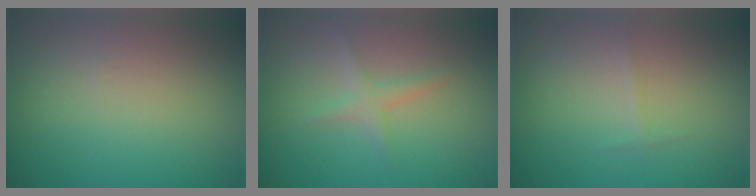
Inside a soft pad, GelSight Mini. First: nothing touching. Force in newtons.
{"total": 1.6, "press": 1.6, "slide": 0.1}
{"total": 0.5, "press": 0.5, "slide": 0.1}